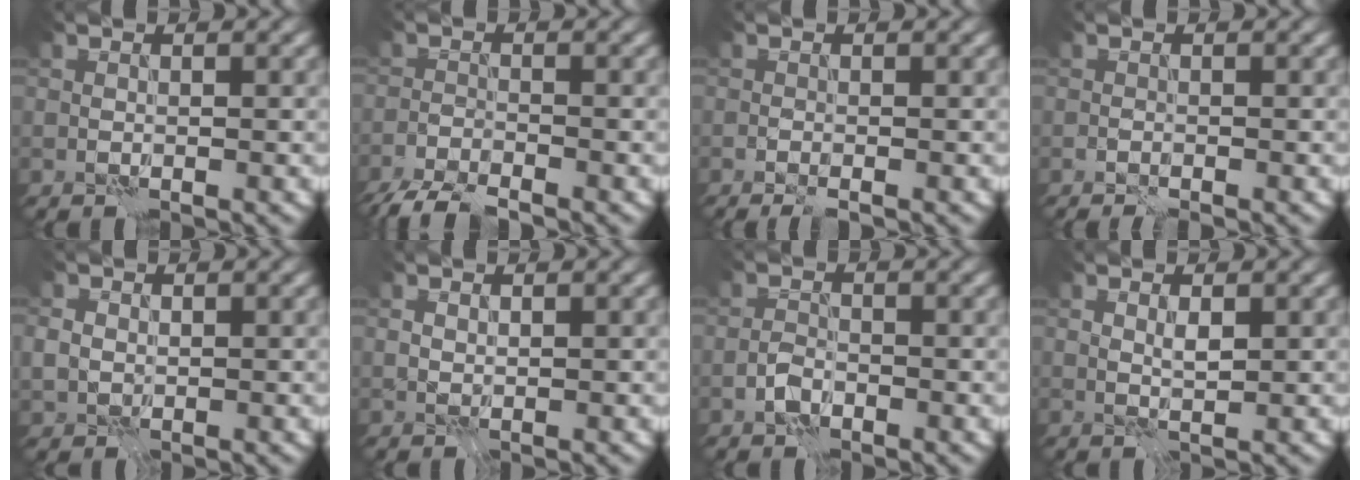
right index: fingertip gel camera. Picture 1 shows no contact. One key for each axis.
{"total": 4.0, "fx": -3.7, "fy": 0.5, "fz": 1.6, "tx": -0.032, "ty": -0.008, "tz": -0.077}
{"total": 1.3, "fx": -0.9, "fy": 0.0, "fz": 0.9, "tx": -0.019, "ty": 0.000, "tz": -0.019}
{"total": 1.0, "fx": -0.9, "fy": 0.0, "fz": 0.4, "tx": -0.011, "ty": 0.002, "tz": -0.019}
{"total": 1.6, "fx": 0.2, "fy": 1.4, "fz": 0.7, "tx": -0.016, "ty": 0.000, "tz": 0.001}
{"total": 0.5, "fx": 0.3, "fy": 0.3, "fz": 0.2, "tx": -0.008, "ty": -0.001, "tz": 0.011}
{"total": 1.3, "fx": -0.9, "fy": 0.7, "fz": 0.7, "tx": -0.011, "ty": 0.007, "tz": -0.021}
{"total": 1.0, "fx": 0.5, "fy": 0.2, "fz": 0.8, "tx": -0.021, "ty": -0.001, "tz": 0.011}